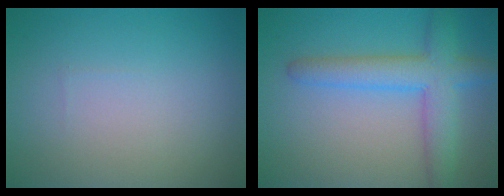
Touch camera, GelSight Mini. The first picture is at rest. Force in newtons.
{"total": 5.2, "press": 5.2, "slide": 0.3}